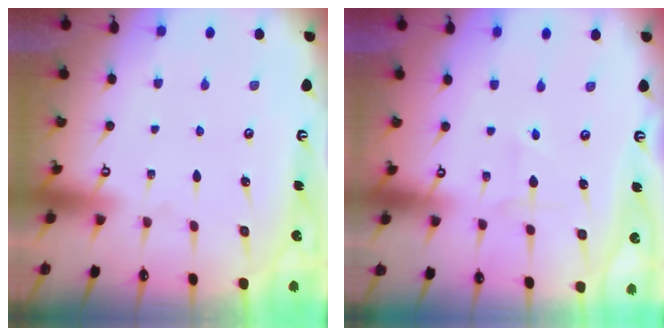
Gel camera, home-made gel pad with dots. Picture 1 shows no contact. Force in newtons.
{"total": 1.9, "press": 1.9, "slide": 0.2}